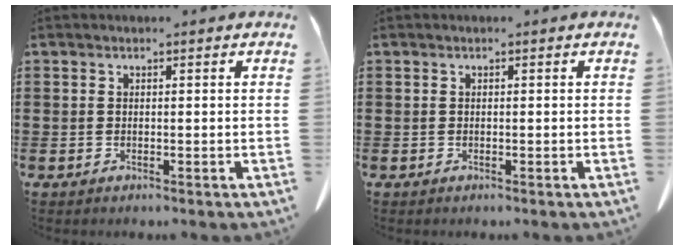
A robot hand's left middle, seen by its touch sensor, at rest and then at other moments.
{"total": 0.0}